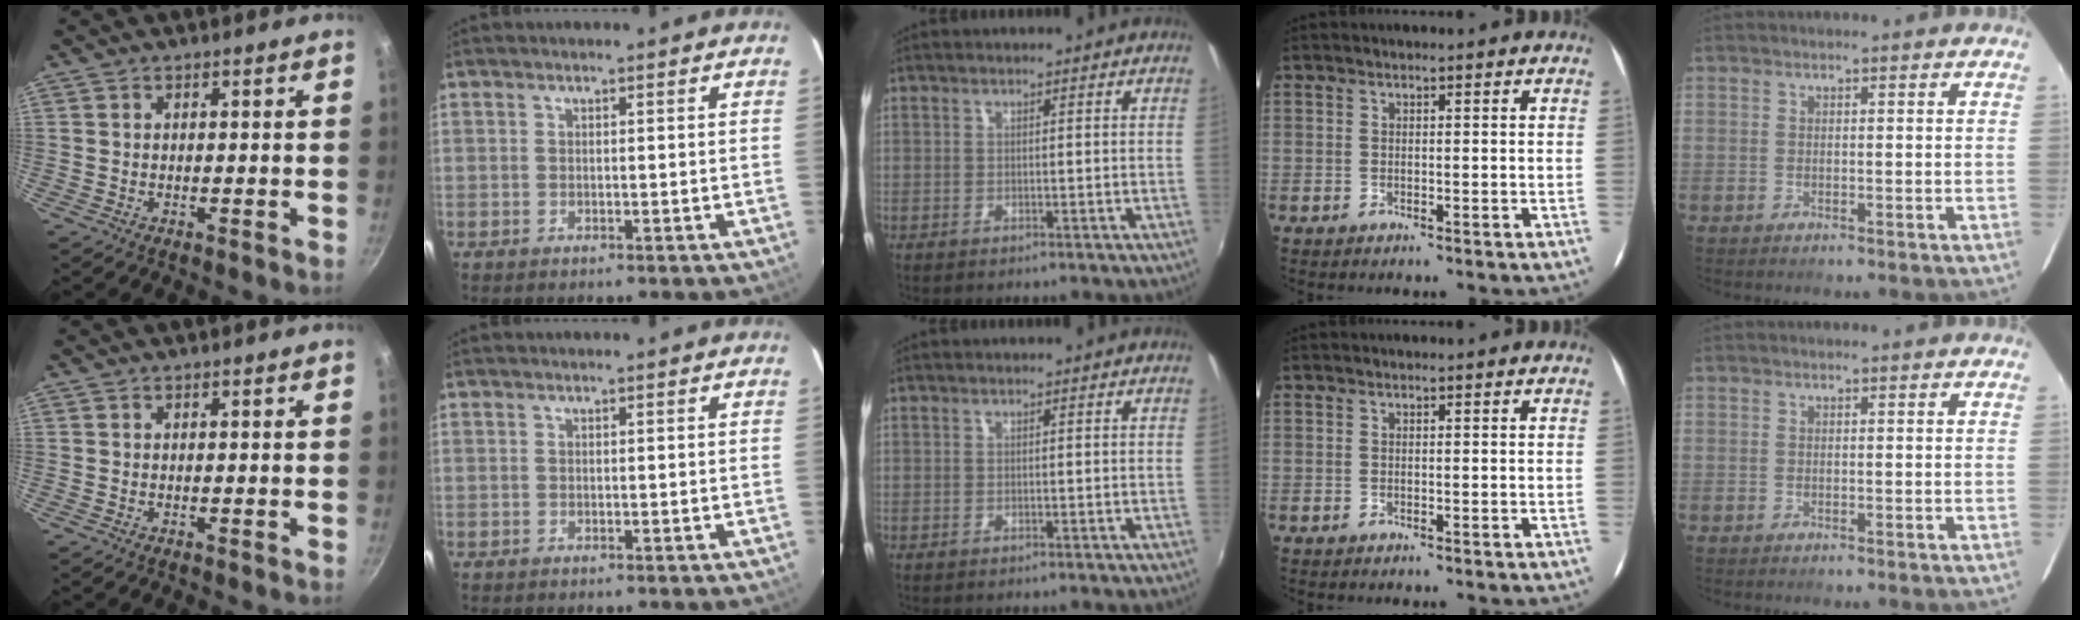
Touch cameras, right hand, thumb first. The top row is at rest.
{}